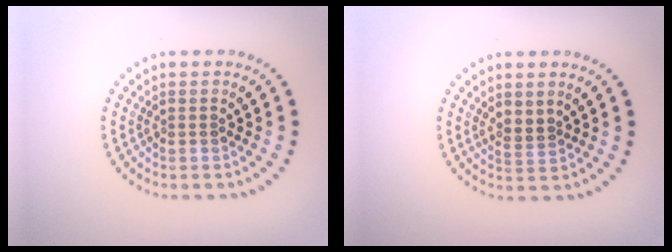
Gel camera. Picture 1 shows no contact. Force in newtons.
{"total": 1.2, "press": 1.0, "slide": 0.6}